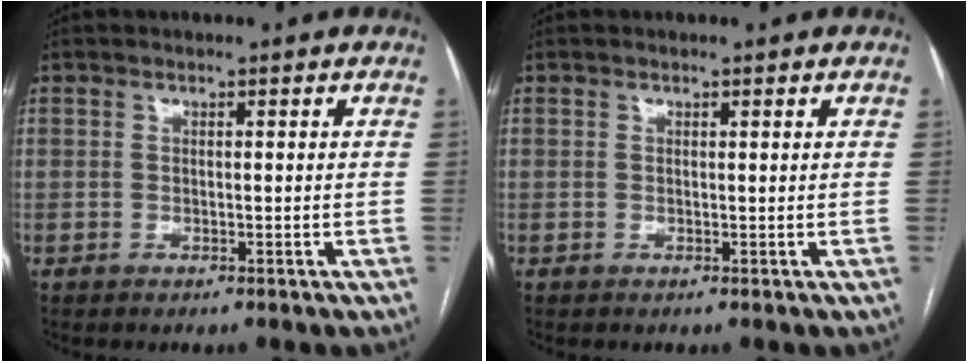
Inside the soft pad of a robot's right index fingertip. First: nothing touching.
{"total": 0.0}